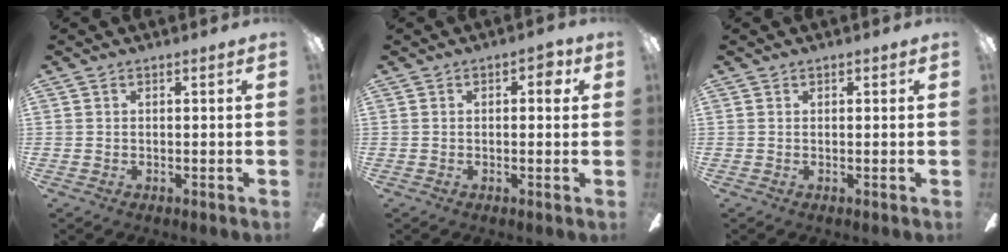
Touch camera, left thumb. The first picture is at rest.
{"total": 3.5, "force": [1.0, 1.6, 2.9], "torque": [-0.037, 0.003, 0.010]}
{"total": 0.6, "force": [0.4, 0.3, 0.3], "torque": [-0.001, -0.001, 0.005]}